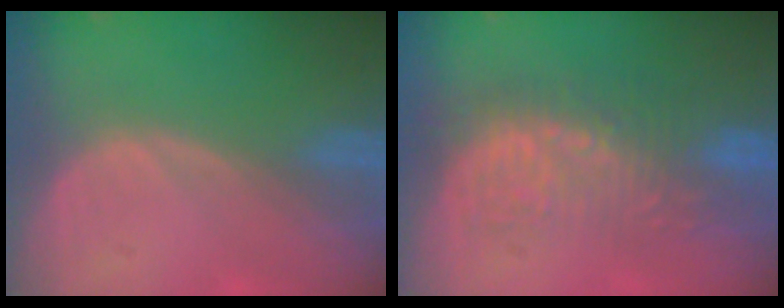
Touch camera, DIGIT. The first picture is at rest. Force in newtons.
{"total": 8.9, "press": 8.5, "slide": 2.5}